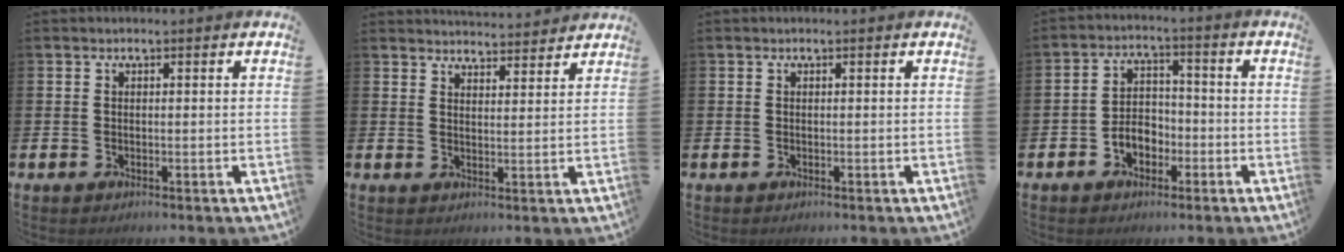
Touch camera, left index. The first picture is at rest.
{"total": 4.0, "force": [4.0, 0.3, -0.2], "torque": [-0.001, -0.025, 0.072]}
{"total": 0.0}
{"total": 4.0, "force": [-2.0, 3.0, 1.8], "torque": [-0.029, 0.004, -0.046]}